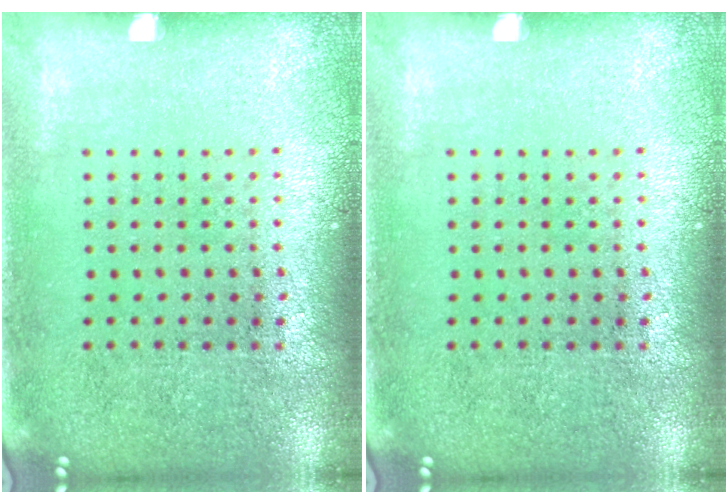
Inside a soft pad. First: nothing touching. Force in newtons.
{"total": 0.0}